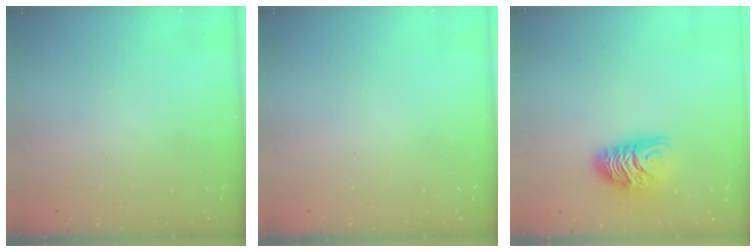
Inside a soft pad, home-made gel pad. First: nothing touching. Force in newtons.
{"total": 0.0}
{"total": 9.4, "press": 9.4, "slide": 0.5}